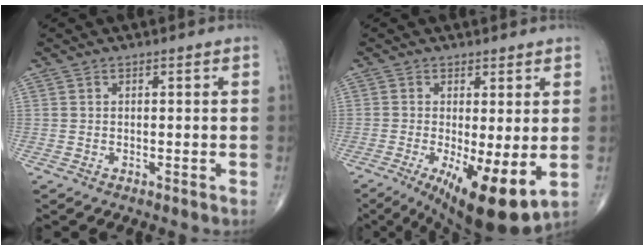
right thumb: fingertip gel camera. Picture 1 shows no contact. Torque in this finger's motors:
{"motor_torque": [0.11, 0.99, 0.24, -0.19, 0.13]}